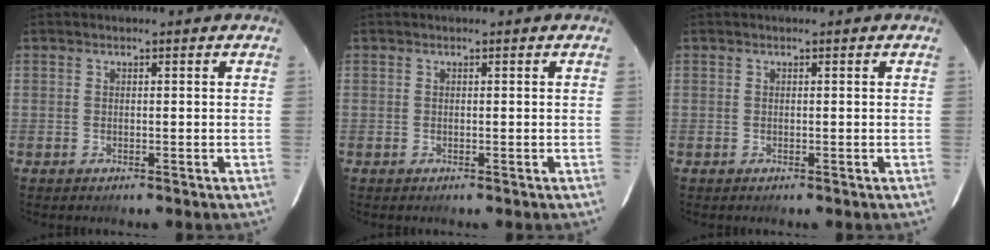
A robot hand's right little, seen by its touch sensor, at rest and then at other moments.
{"total": 0.0}
{"total": 0.0}